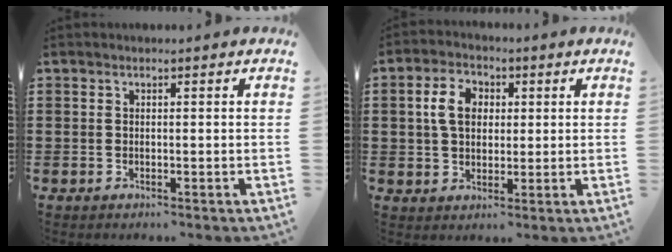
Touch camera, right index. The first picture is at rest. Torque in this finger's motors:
{"motor_torque": [1.37, 0.77, 0.64, 0.07]}